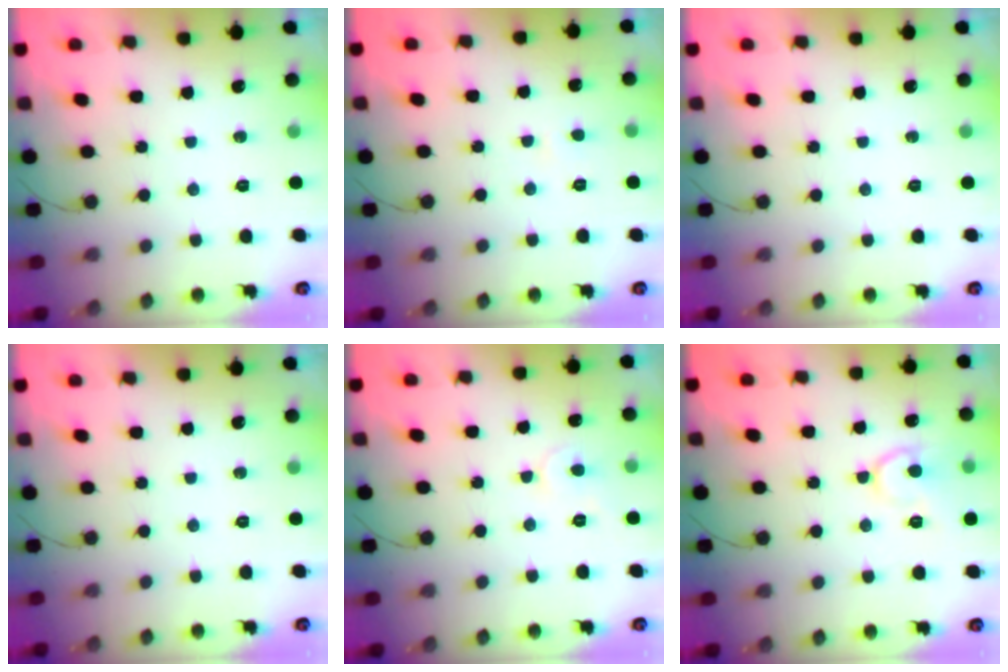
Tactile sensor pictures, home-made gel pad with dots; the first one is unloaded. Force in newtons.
{"total": 2.2, "press": 2.2, "slide": 0.2}
{"total": 0.0}
{"total": 0.0}
{"total": 4.9, "press": 4.9, "slide": 0.3}
{"total": 10.9, "press": 10.8, "slide": 0.9}